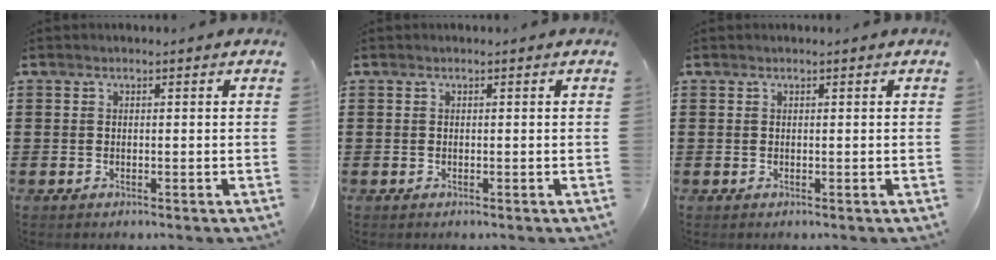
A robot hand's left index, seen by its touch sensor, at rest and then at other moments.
{"total": 0.0}
{"total": 0.0}